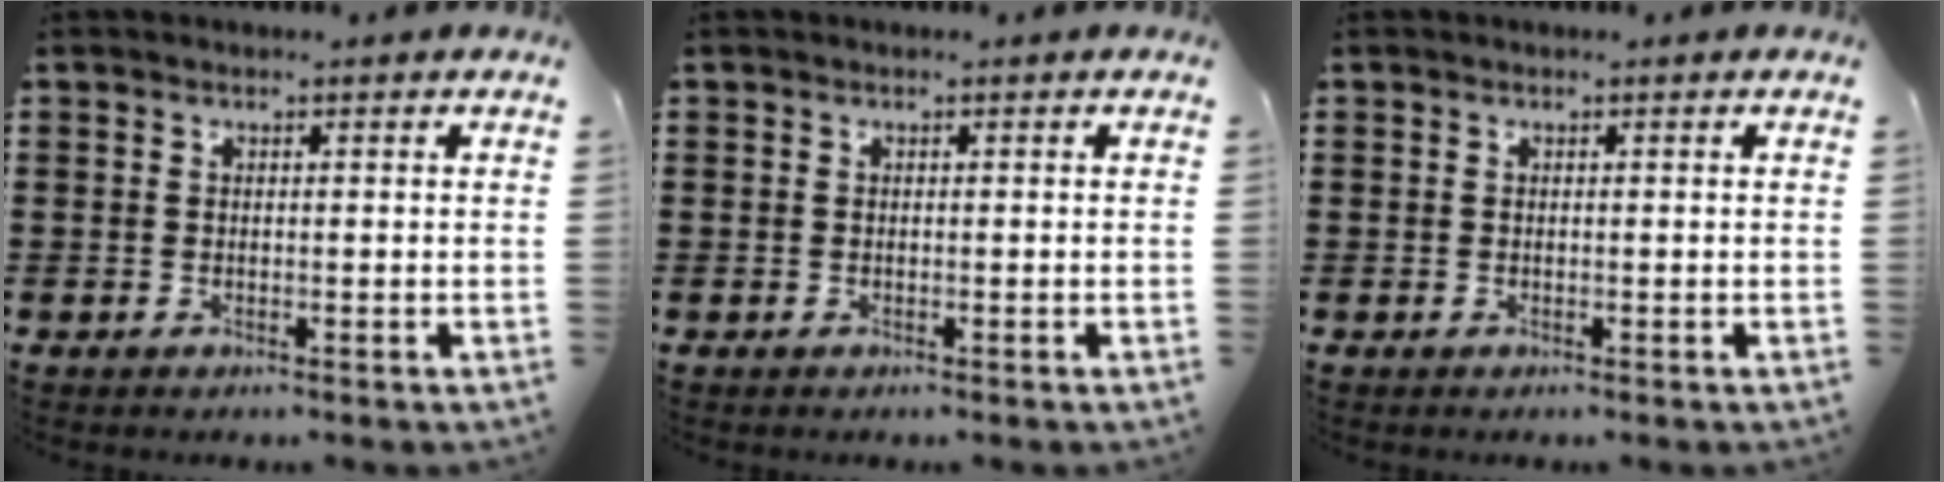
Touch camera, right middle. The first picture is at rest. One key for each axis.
{"total": 0.0}
{"total": 0.0}